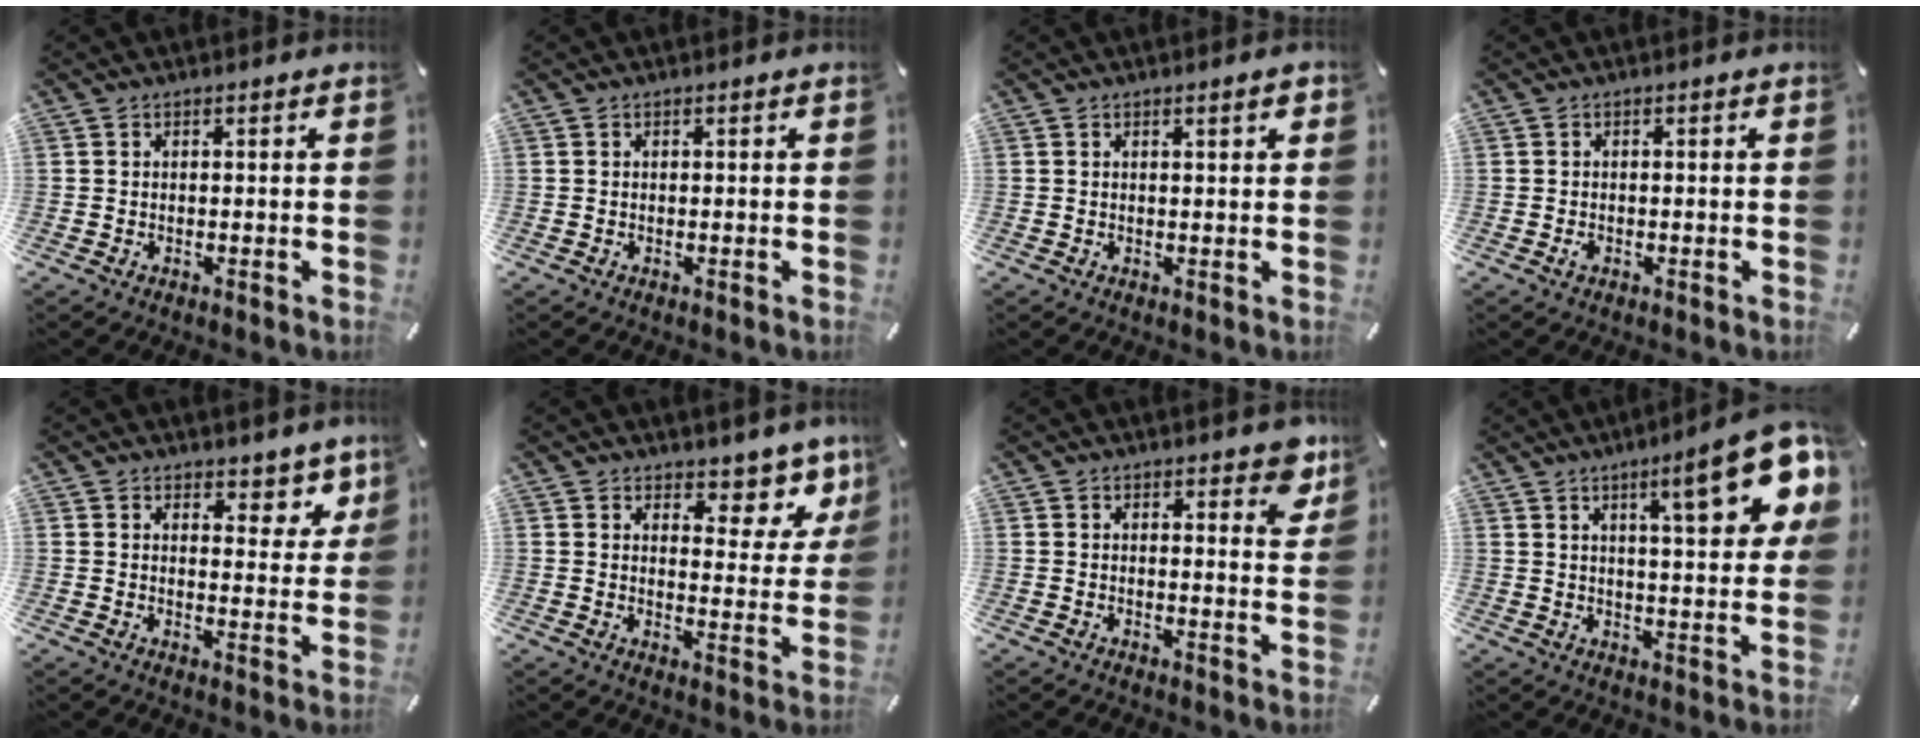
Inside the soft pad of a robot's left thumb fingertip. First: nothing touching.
{"total": 0.0}
{"total": 2.0, "force": [0.9, 0.3, 1.7], "torque": [-0.035, 0.003, 0.014]}
{"total": 1.1, "force": [-0.3, 0.6, 0.8], "torque": [-0.015, 0.000, -0.006]}
{"total": 6.4, "force": [4.8, 3.7, 1.9], "torque": [0.000, -0.043, 0.081]}
{"total": 8.6, "force": [7.1, 4.1, 2.4], "torque": [-0.009, -0.070, 0.122]}
{"total": 5.7, "force": [3.9, 2.5, 3.2], "torque": [-0.026, -0.028, 0.062]}
{"total": 17.5, "force": [8.3, 4.4, 14.7], "torque": [-0.207, -0.038, 0.122]}